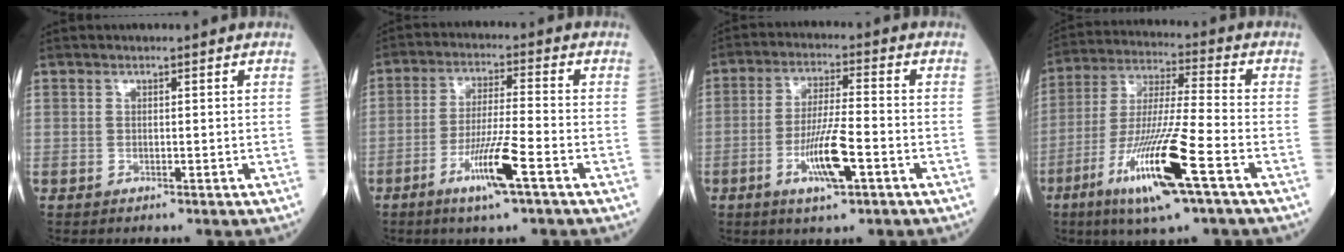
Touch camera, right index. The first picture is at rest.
{"total": 9.3, "force": [-4.7, 0.3, 8.0], "torque": [-0.157, -0.010, -0.086]}
{"total": 9.1, "force": [-3.6, 1.5, 8.2], "torque": [-0.160, -0.005, -0.062]}
{"total": 17.6, "force": [-8.3, 1.0, 15.5], "torque": [-0.332, -0.035, -0.154]}